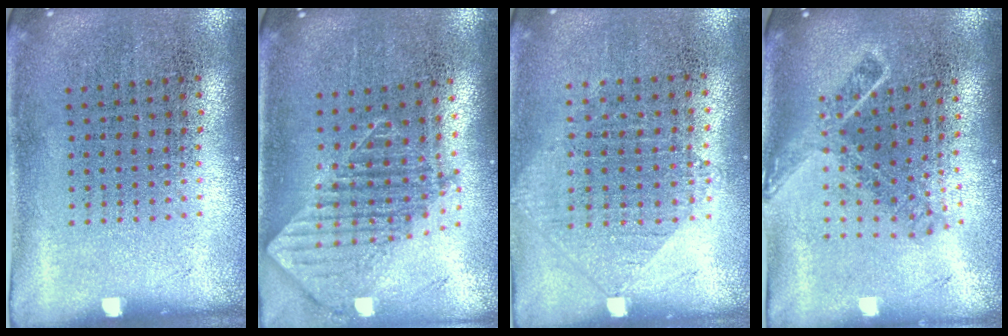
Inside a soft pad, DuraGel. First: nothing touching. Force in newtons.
{"total": 1.8, "press": 1.4, "slide": 1.0}
{"total": 0.9, "press": 0.9, "slide": 0.3}
{"total": 1.7, "press": 1.3, "slide": 1.1}